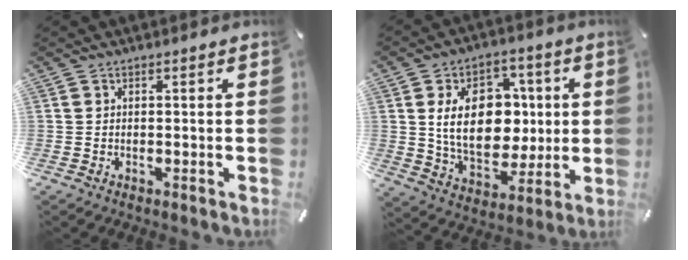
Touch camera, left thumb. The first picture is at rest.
{"total": 17.6, "force": [2.2, 12.8, 11.9], "torque": [-0.206, 0.000, 0.042]}